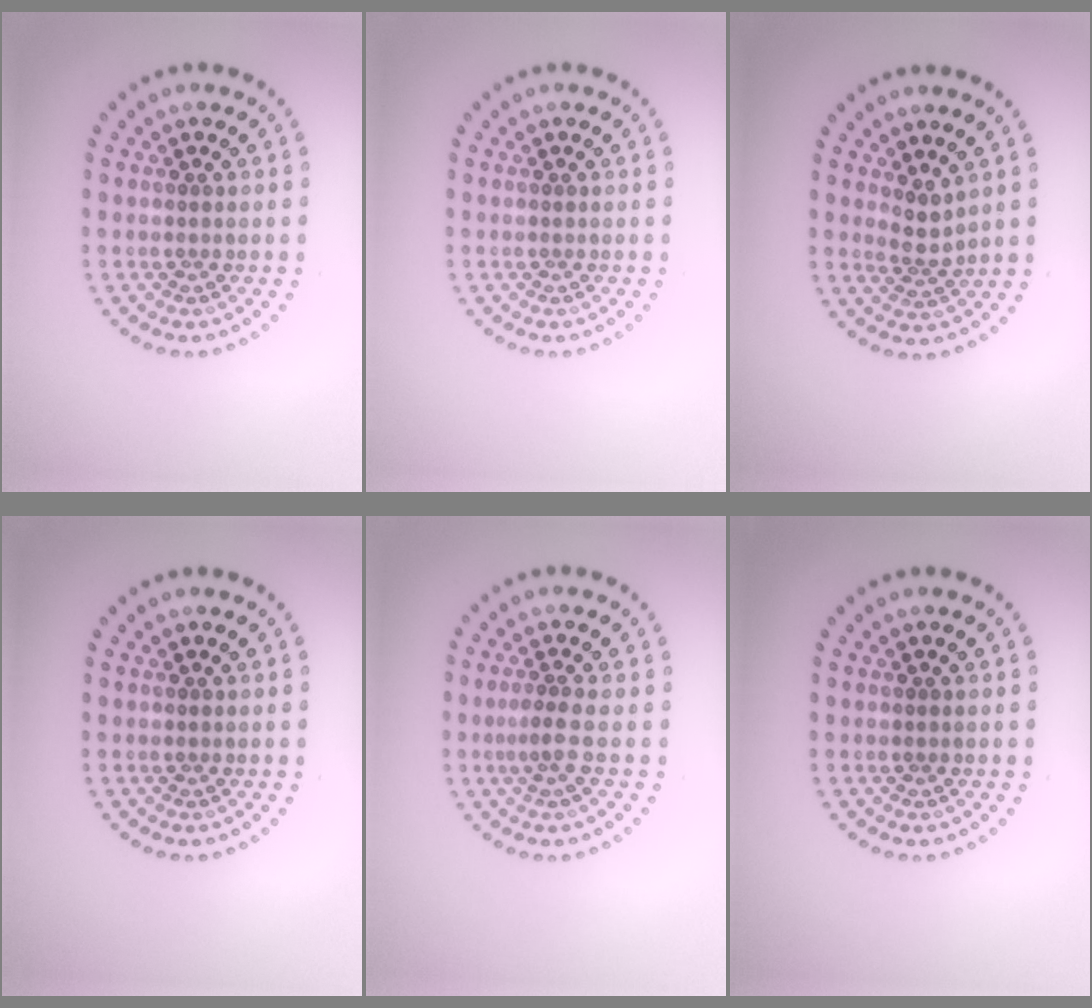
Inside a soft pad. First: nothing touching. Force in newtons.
{"total": 0.0}
{"total": 1.9, "press": 1.2, "slide": 1.4}
{"total": 0.0}
{"total": 1.9, "press": 1.2, "slide": 1.4}
{"total": 0.0}